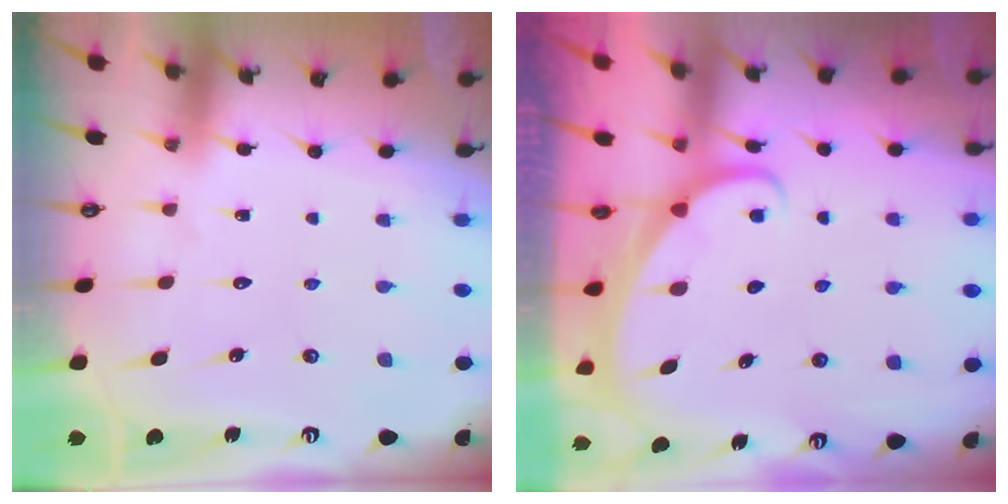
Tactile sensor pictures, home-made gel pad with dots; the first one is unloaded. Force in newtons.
{"total": 1.9, "press": 1.9, "slide": 0.1}